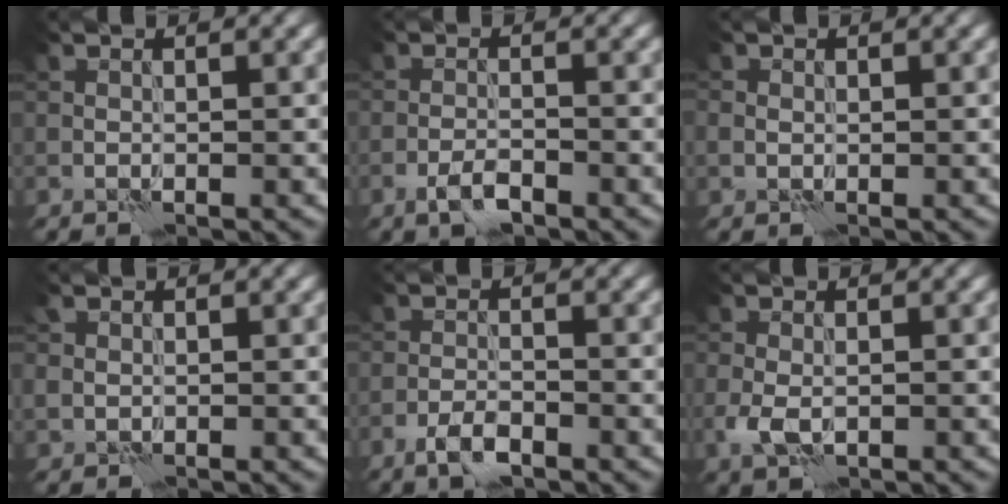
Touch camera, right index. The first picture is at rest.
{"total": 2.0, "force": [-1.4, 0.7, 1.3], "torque": [-0.028, 0.001, -0.030]}
{"total": 0.9, "force": [0.2, 0.8, 0.2], "torque": [-0.003, -0.003, 0.003]}
{"total": 1.4, "force": [0.4, 1.3, 0.3], "torque": [-0.007, -0.001, 0.009]}
{"total": 2.4, "force": [-1.6, 1.0, 1.5], "torque": [-0.031, 0.001, -0.037]}
{"total": 2.3, "force": [-0.4, 1.6, 1.6], "torque": [-0.040, -0.007, -0.009]}